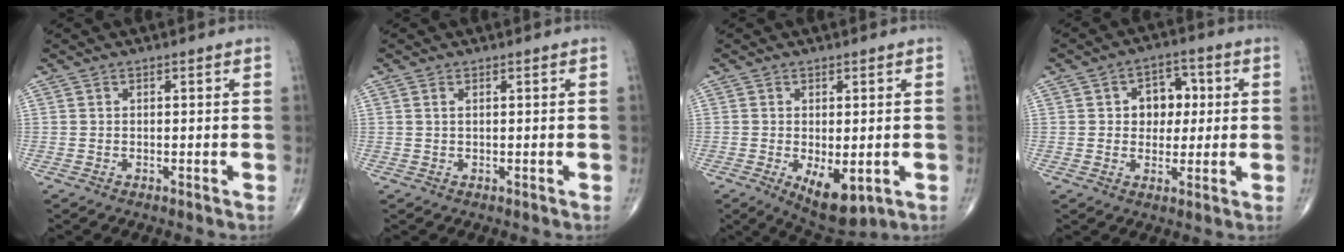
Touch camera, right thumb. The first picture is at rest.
{"total": 0.7, "force": [0.3, 0.2, 0.5], "torque": [-0.015, 0.007, 0.007]}
{"total": 7.8, "force": [-2.1, 3.6, 6.6], "torque": [-0.094, -0.013, -0.017]}
{"total": 7.5, "force": [1.2, 5.7, 4.8], "torque": [-0.026, 0.008, 0.013]}